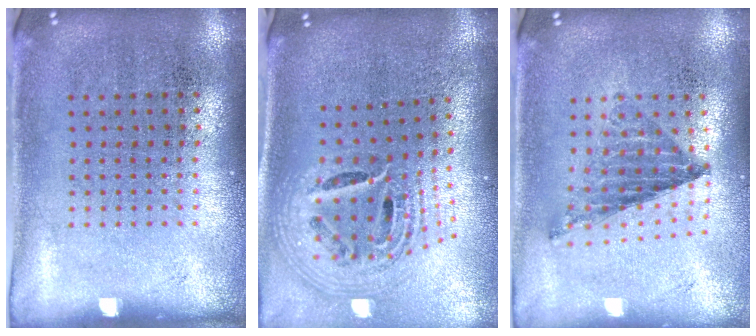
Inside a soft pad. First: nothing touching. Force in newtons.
{"total": 2.3, "press": 1.7, "slide": 1.7}
{"total": 0.8, "press": 0.8, "slide": 0.1}